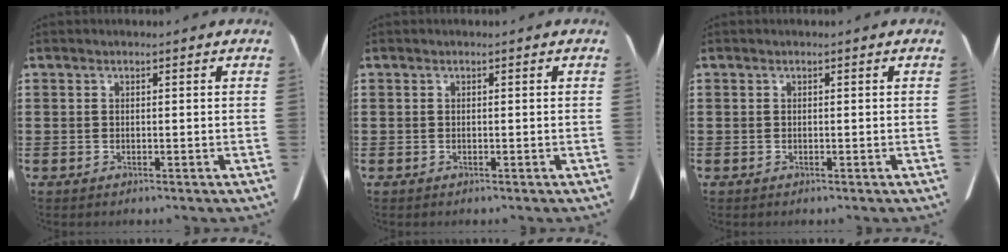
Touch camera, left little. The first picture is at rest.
{"total": 0.0}
{"total": 0.0}